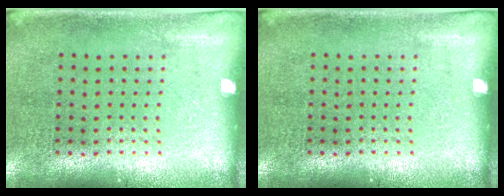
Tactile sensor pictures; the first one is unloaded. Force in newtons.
{"total": 0.0}